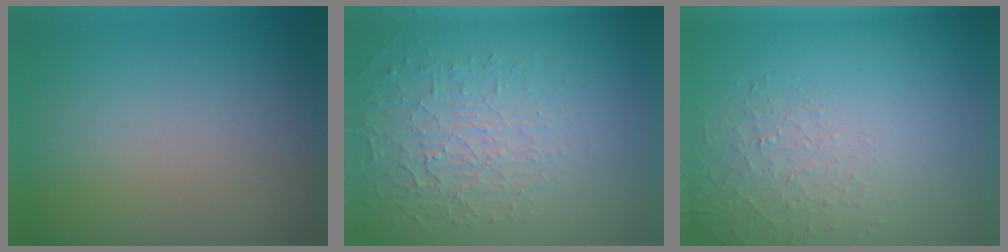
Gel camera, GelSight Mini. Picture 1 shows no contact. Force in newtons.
{"total": 3.9, "press": 3.0, "slide": 2.6}
{"total": 1.4, "press": 0.6, "slide": 1.3}